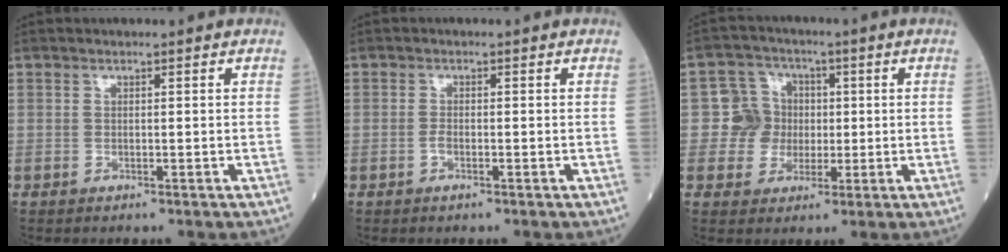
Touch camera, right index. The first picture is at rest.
{"total": 1.0, "force": [-0.5, 0.3, 0.9], "torque": [-0.018, 0.000, -0.011]}
{"total": 6.2, "force": [0.0, 6.2, 0.7], "torque": [-0.004, 0.023, -0.001]}